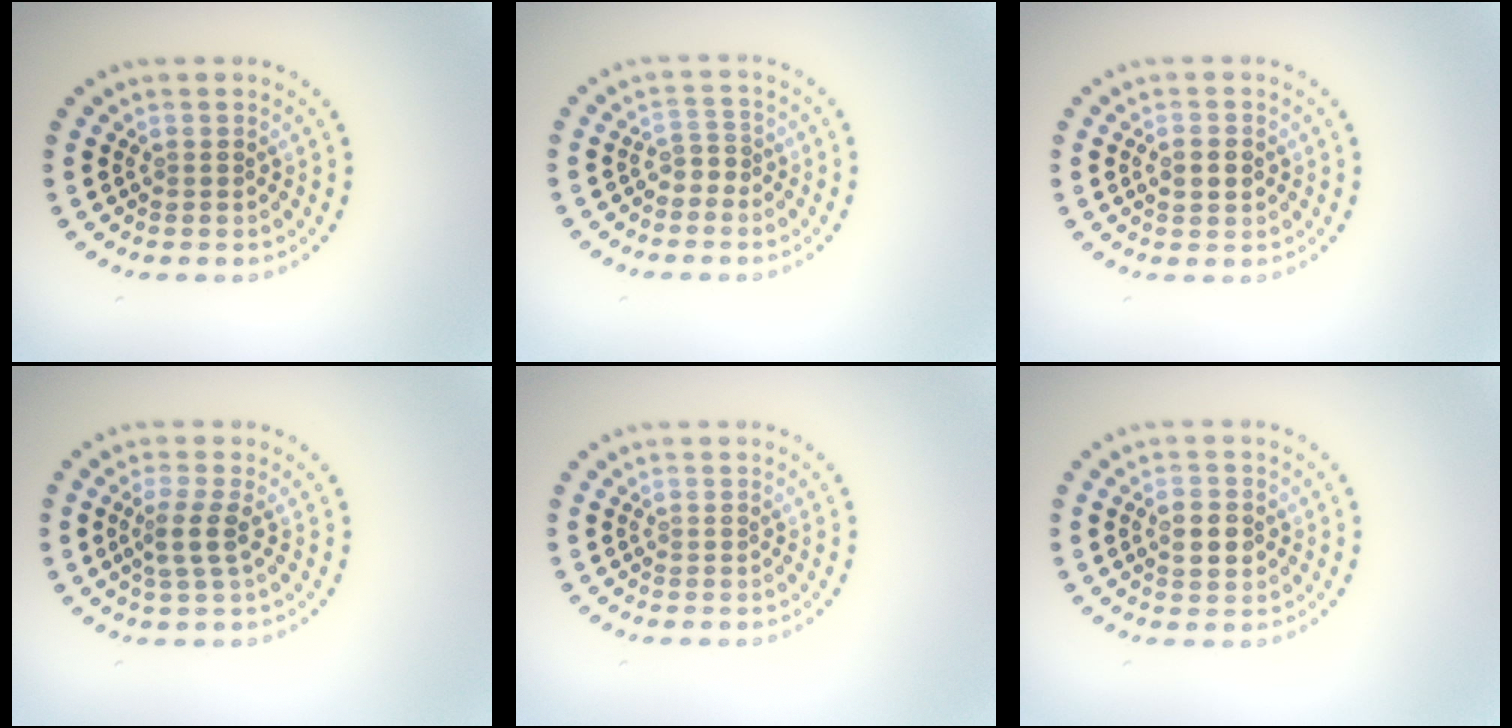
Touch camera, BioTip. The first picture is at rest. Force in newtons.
{"total": 1.5, "press": 1.2, "slide": 1.0}
{"total": 2.4, "press": 2.4, "slide": 0.1}
{"total": 2.3, "press": 1.8, "slide": 1.3}
{"total": 0.0}
{"total": 2.8, "press": 2.8, "slide": 0.0}